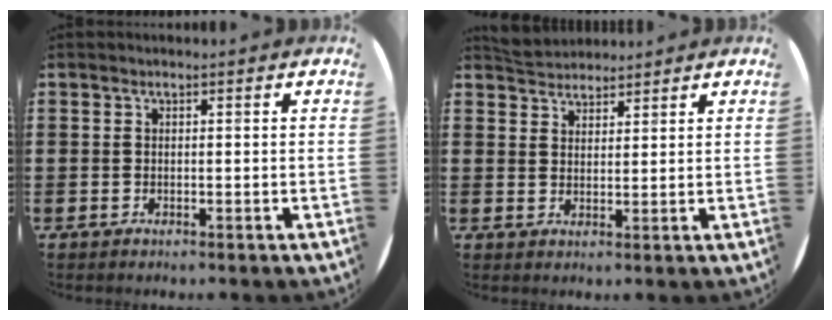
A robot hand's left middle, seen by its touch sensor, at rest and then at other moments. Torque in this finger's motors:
{"motor_torque": [0.44, -0.51, 0.00, 0.01]}